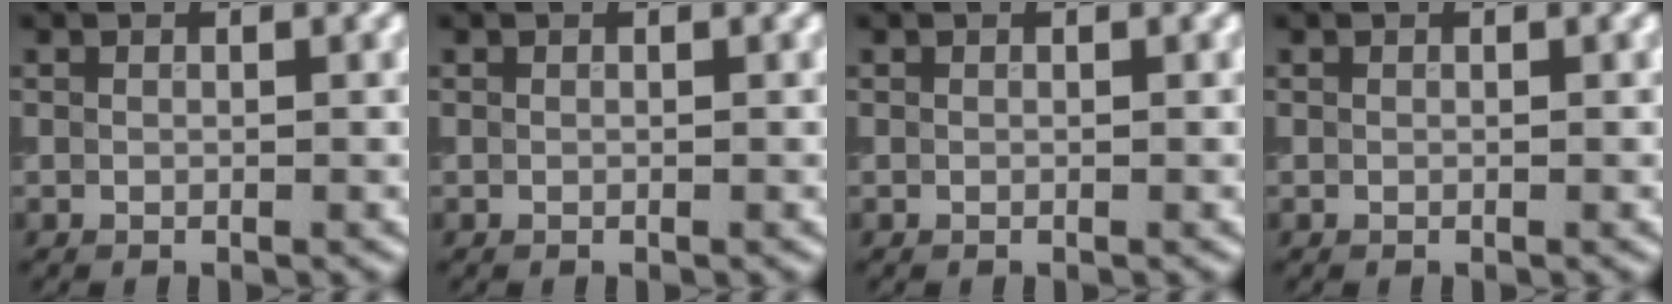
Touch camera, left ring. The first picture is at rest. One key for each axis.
{"total": 0.0}
{"total": 0.0}
{"total": 0.0}